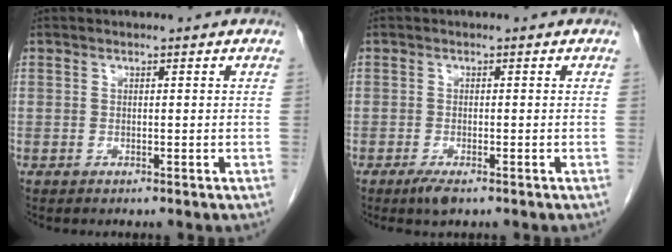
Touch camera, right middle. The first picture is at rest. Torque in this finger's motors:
{"motor_torque": [0.31, -0.30, 0.25, 0.05]}